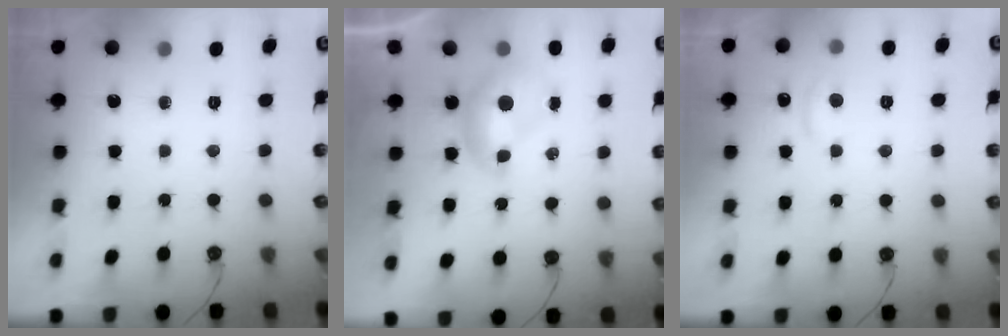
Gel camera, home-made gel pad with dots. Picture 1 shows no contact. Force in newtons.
{"total": 0.0}
{"total": 0.9, "press": 0.8, "slide": 0.5}